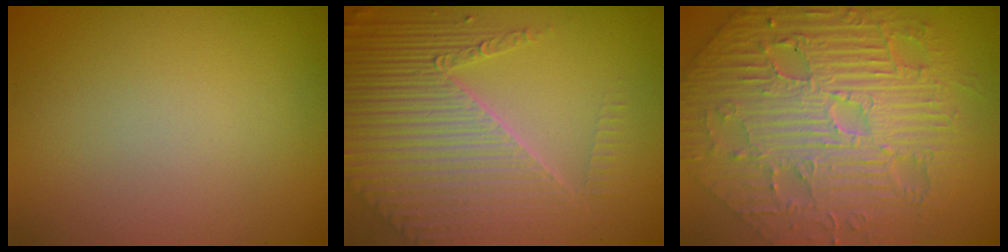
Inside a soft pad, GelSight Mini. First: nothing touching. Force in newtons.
{"total": 7.8, "press": 5.6, "slide": 5.4}
{"total": 11.6, "press": 7.8, "slide": 8.7}